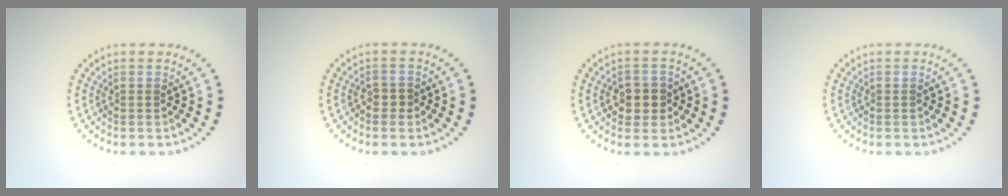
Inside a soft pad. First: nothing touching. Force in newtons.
{"total": 0.7, "press": 0.6, "slide": 0.4}
{"total": 2.3, "press": 2.2, "slide": 0.6}
{"total": 0.0}